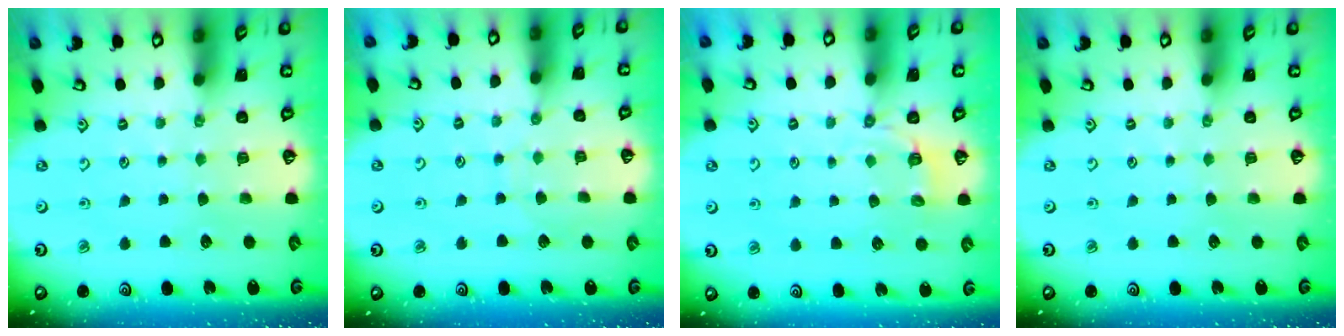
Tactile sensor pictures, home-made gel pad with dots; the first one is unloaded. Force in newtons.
{"total": 5.6, "press": 5.6, "slide": 0.5}
{"total": 2.9, "press": 2.0, "slide": 2.1}
{"total": 0.0}